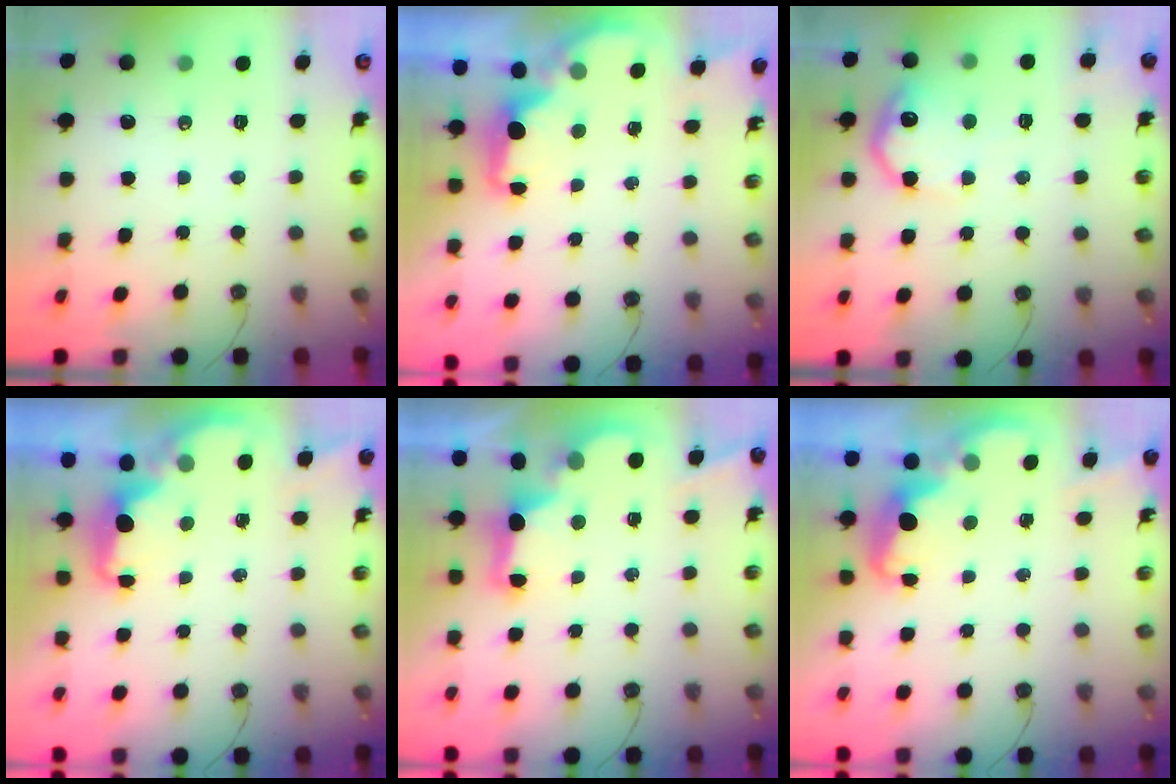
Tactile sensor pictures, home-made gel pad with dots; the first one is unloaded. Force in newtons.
{"total": 2.5, "press": 2.3, "slide": 0.8}
{"total": 11.8, "press": 11.7, "slide": 0.5}
{"total": 2.2, "press": 2.0, "slide": 0.8}
{"total": 2.8, "press": 2.7, "slide": 0.9}
{"total": 2.8, "press": 2.6, "slide": 0.8}